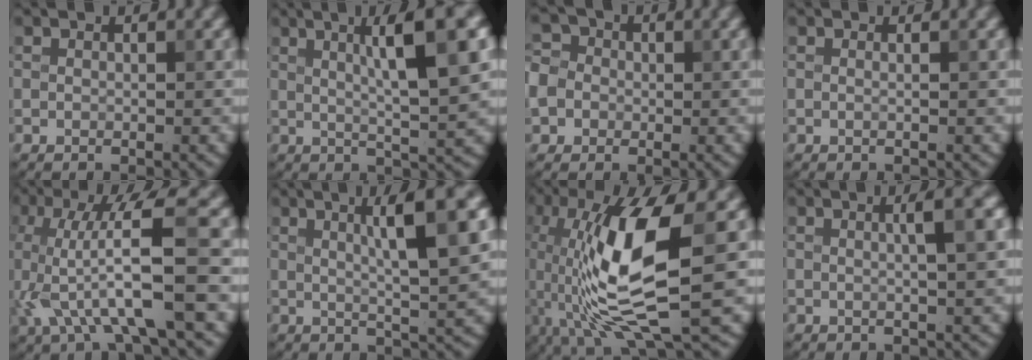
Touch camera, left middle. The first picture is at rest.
{"total": 8.5, "force": [2.5, 1.5, 7.9], "torque": [-0.100, 0.012, 0.037]}
{"total": 6.9, "force": [-1.4, 6.2, 2.8], "torque": [-0.068, 0.017, -0.056]}
{"total": 0.6, "force": [0.1, 0.2, 0.5], "torque": [-0.008, -0.005, -0.007]}
{"total": 8.5, "force": [-1.8, 1.9, 8.1], "torque": [-0.147, 0.010, -0.031]}
{"total": 7.6, "force": [2.3, 1.3, 7.1], "torque": [-0.088, 0.011, 0.033]}
{"total": 11.2, "force": [-0.5, 3.2, 10.8], "torque": [-0.210, -0.004, -0.007]}
{"total": 3.7, "force": [0.7, 0.8, 3.5], "torque": [-0.042, 0.011, 0.004]}